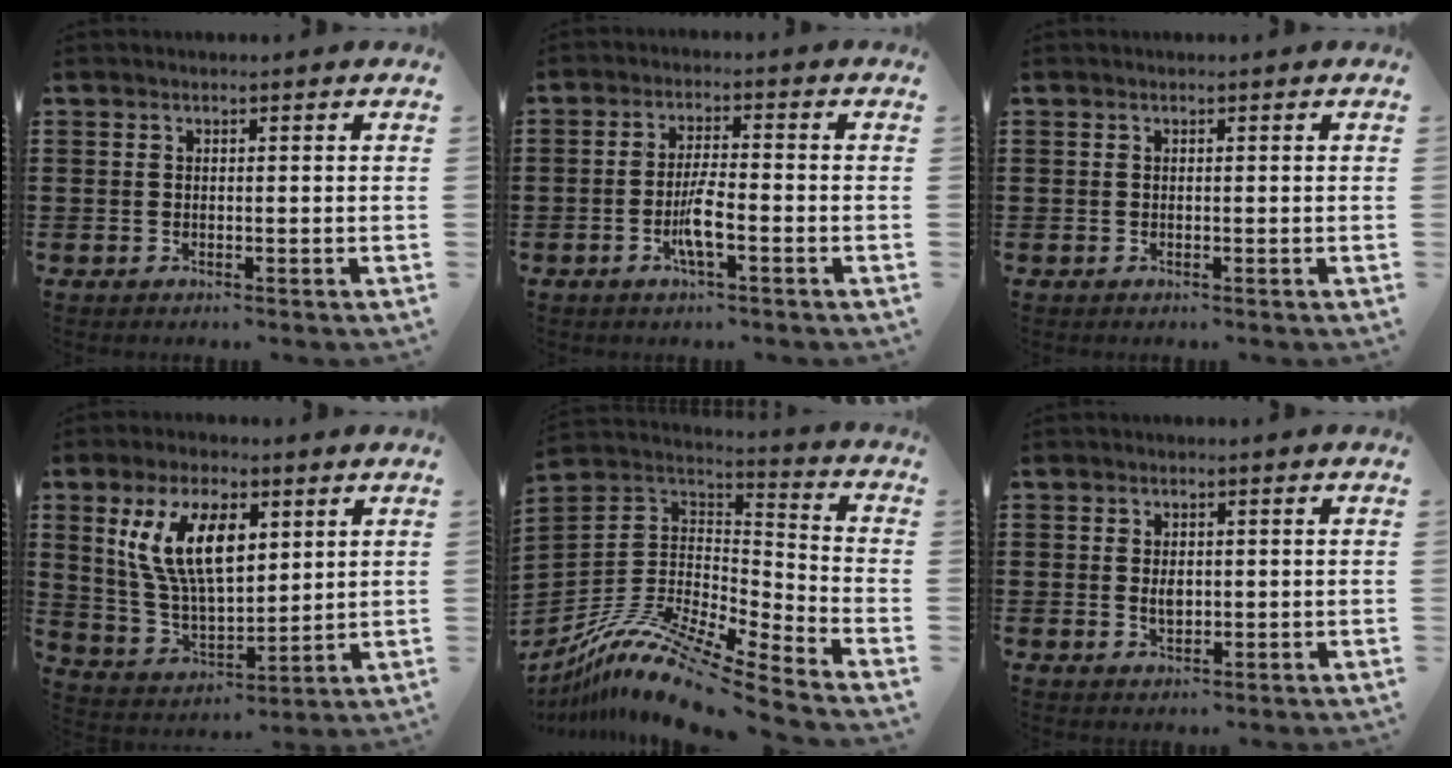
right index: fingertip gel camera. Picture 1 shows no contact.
{"total": 4.6, "force": [-1.8, 0.7, 4.2], "torque": [-0.090, -0.007, -0.038]}
{"total": 0.0}
{"total": 11.6, "force": [4.7, 5.5, 9.1], "torque": [-0.202, 0.011, 0.084]}
{"total": 12.6, "force": [-9.7, 2.1, 7.9], "torque": [-0.160, 0.006, -0.186]}
{"total": 2.3, "force": [0.1, 1.5, 1.8], "torque": [-0.035, 0.005, 0.001]}